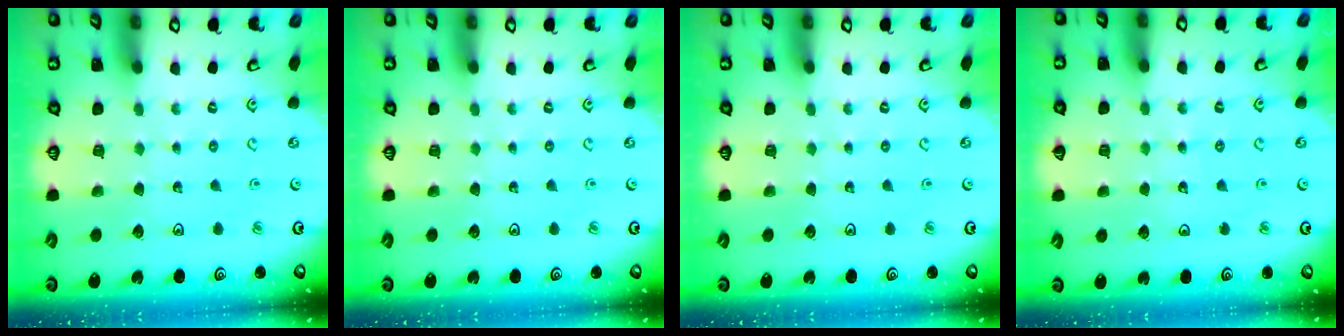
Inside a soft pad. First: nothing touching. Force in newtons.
{"total": 0.0}
{"total": 0.0}
{"total": 3.4, "press": 3.4, "slide": 0.4}